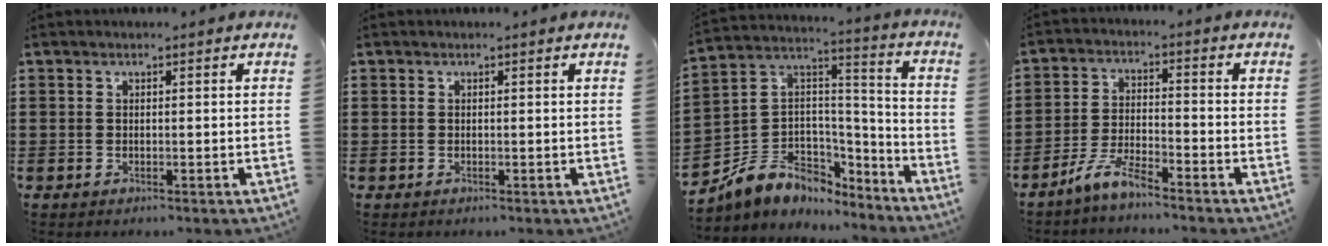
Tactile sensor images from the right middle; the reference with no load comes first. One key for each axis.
{"total": 0.0}
{"total": 6.5, "fx": -4.1, "fy": 5.1, "fz": 0.4, "tx": -0.044, "ty": -0.011, "tz": -0.083}
{"total": 5.7, "fx": -4.8, "fy": 0.9, "fz": 2.9, "tx": -0.068, "ty": -0.003, "tz": -0.096}